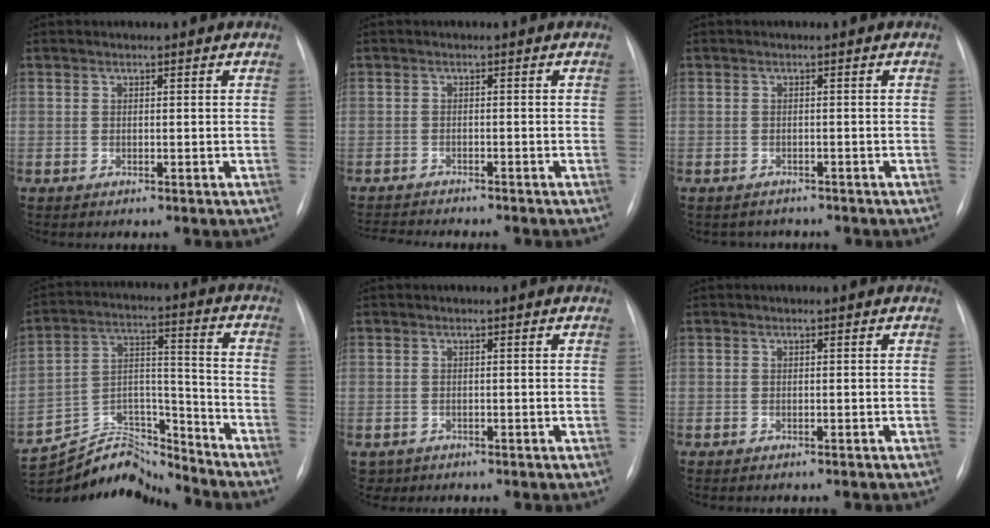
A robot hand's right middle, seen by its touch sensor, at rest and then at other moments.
{"total": 6.9, "force": [-6.4, 0.8, 2.4], "torque": [-0.032, -0.004, -0.089]}
{"total": 2.6, "force": [-2.4, 1.2, -0.1], "torque": [0.000, 0.004, -0.031]}
{"total": 13.8, "force": [-13.7, 1.4, 0.6], "torque": [-0.012, 0.050, -0.239]}
{"total": 1.9, "force": [-1.1, 1.5, 0.1], "torque": [-0.002, 0.003, -0.015]}
{"total": 1.3, "force": [-1.2, 0.2, 0.5], "torque": [-0.009, -0.003, -0.012]}